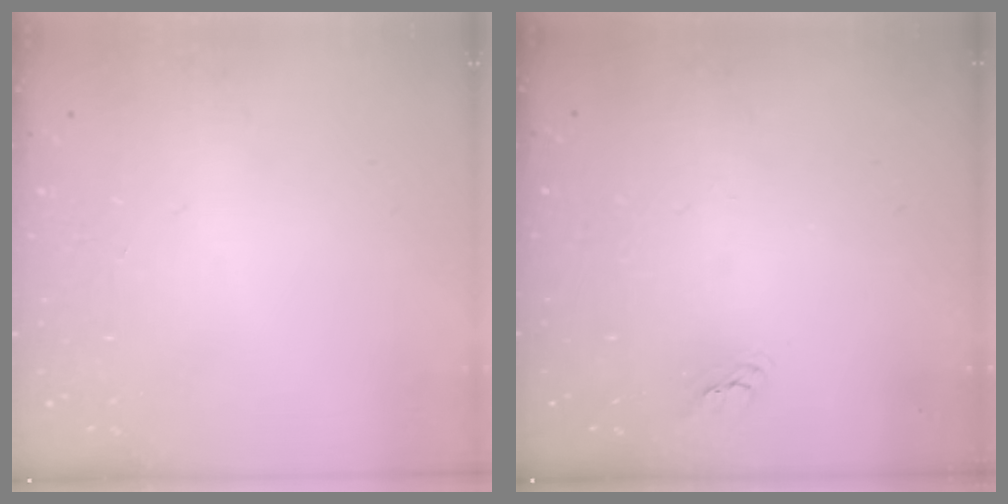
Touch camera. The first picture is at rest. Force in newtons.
{"total": 1.9, "press": 1.9, "slide": 0.2}